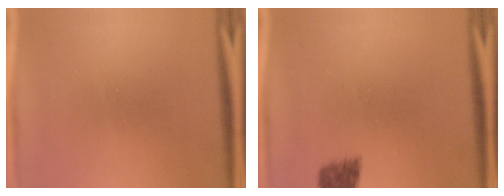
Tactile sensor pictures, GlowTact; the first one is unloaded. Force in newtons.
{"total": 2.3}